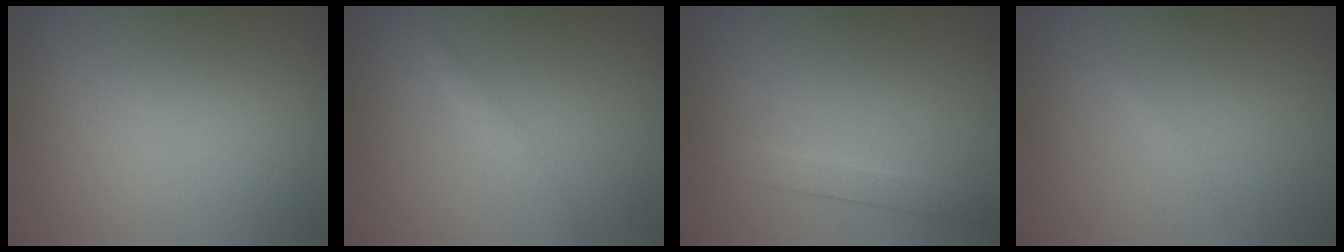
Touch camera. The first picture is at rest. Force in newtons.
{"total": 1.4, "press": 1.4, "slide": 0.1}
{"total": 1.8, "press": 1.8, "slide": 0.1}
{"total": 0.5, "press": 0.5, "slide": 0.0}